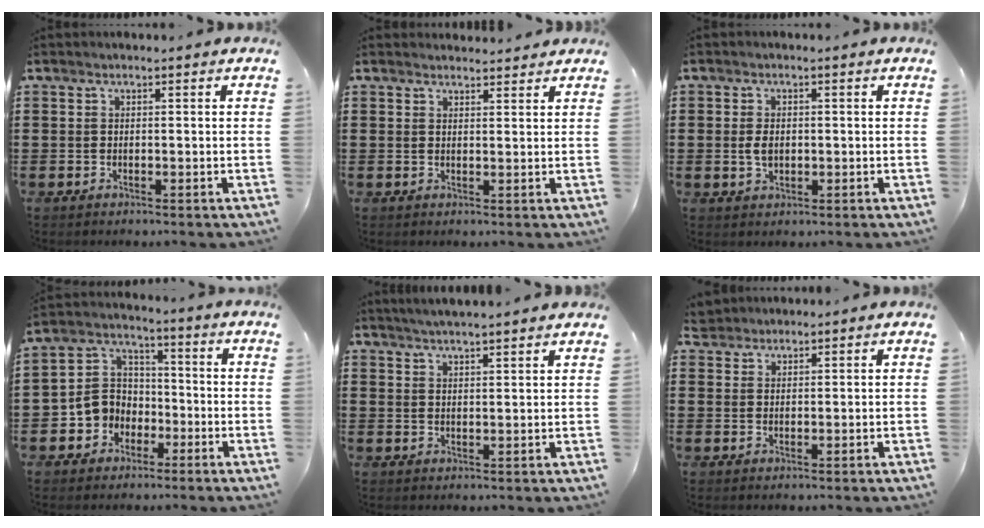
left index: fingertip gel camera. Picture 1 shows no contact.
{"total": 1.8, "force": [1.8, 0.3, 0.0], "torque": [-0.004, 0.000, 0.035]}
{"total": 2.8, "force": [0.0, 1.8, 2.2], "torque": [-0.053, 0.002, -0.003]}
{"total": 6.3, "force": [-2.4, 5.6, 1.5], "torque": [-0.063, 0.009, -0.053]}
{"total": 2.8, "force": [2.7, -0.5, 0.5], "torque": [-0.017, -0.009, 0.049]}
{"total": 2.1, "force": [1.9, 0.8, 0.0], "torque": [-0.007, 0.006, 0.038]}